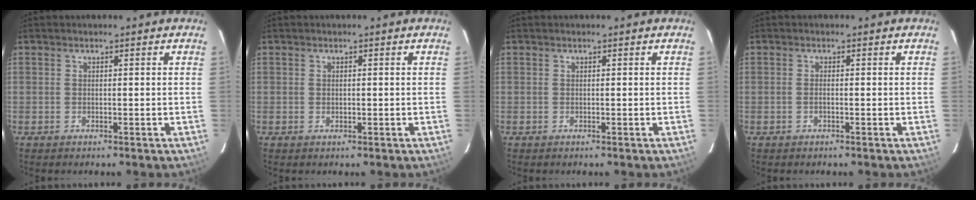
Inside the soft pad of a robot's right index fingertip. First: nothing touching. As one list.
[{"total": 0.6, "force": [0.1, 0.6, 0.2], "torque": [-0.002, 0.001, 0.004]}, {"total": 0.0}, {"total": 0.7, "force": [-0.2, 0.2, 0.6], "torque": [-0.014, 0.001, -0.005]}]